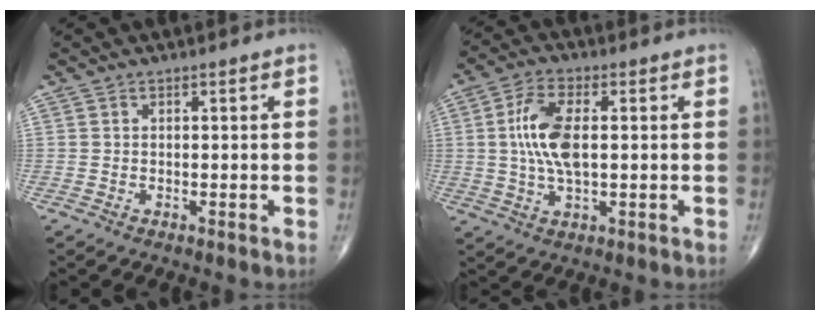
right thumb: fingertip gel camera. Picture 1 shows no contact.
{"total": 9.7, "force": [0.8, 4.3, 8.6], "torque": [-0.176, 0.003, 0.015]}